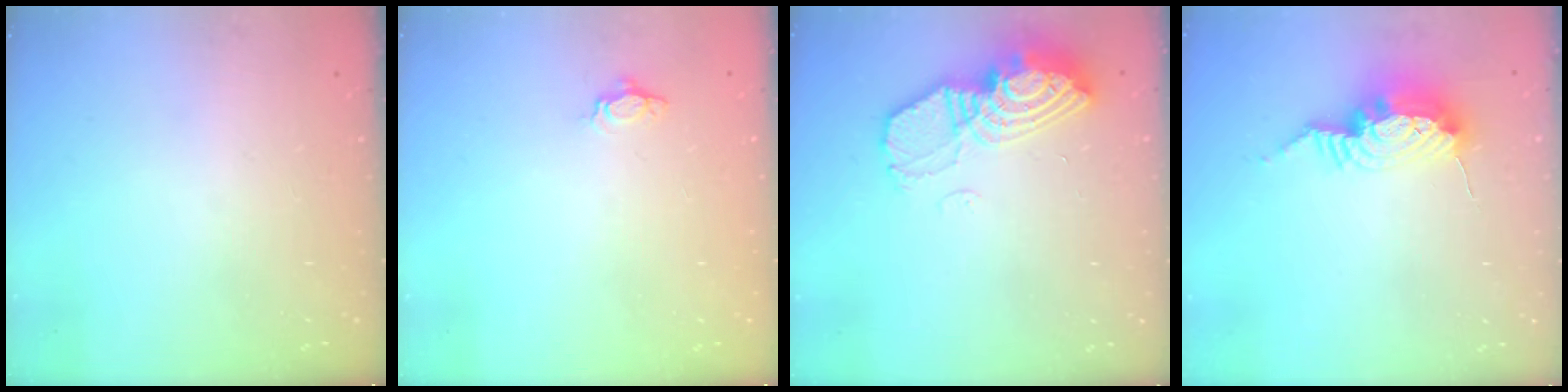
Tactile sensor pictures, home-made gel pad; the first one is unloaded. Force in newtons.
{"total": 3.2, "press": 3.2, "slide": 0.4}
{"total": 12.9, "press": 12.9, "slide": 1.2}
{"total": 11.3, "press": 11.2, "slide": 0.7}